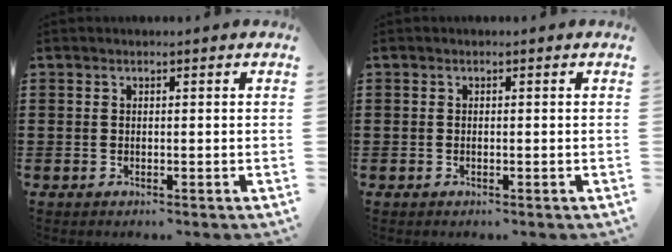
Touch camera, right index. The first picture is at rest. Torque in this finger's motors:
{"motor_torque": [-0.88, 1.26, 0.00, 0.00]}